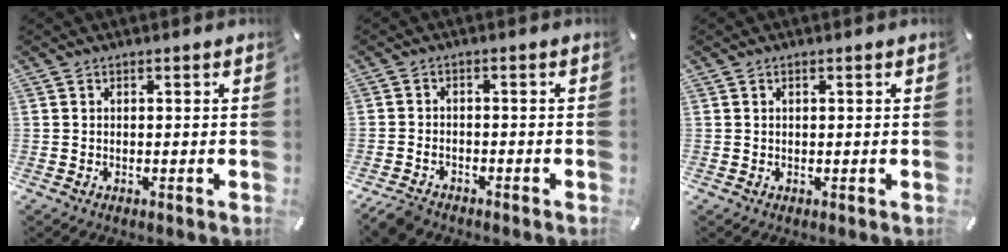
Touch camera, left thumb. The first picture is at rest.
{"total": 3.1, "force": [-2.6, 1.4, 0.9], "torque": [-0.030, 0.008, -0.054]}
{"total": 0.5, "force": [0.2, 0.3, 0.4], "torque": [-0.008, 0.002, 0.003]}